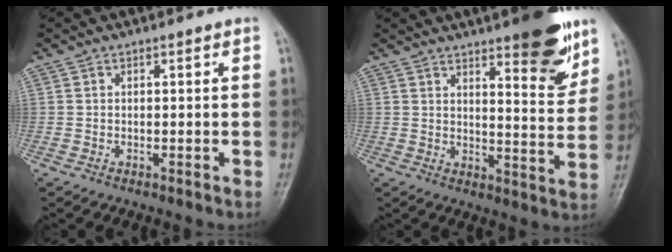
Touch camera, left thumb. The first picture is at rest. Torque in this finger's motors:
{"motor_torque": [1.53, 0.96, 1.15, -1.04, 0.03]}